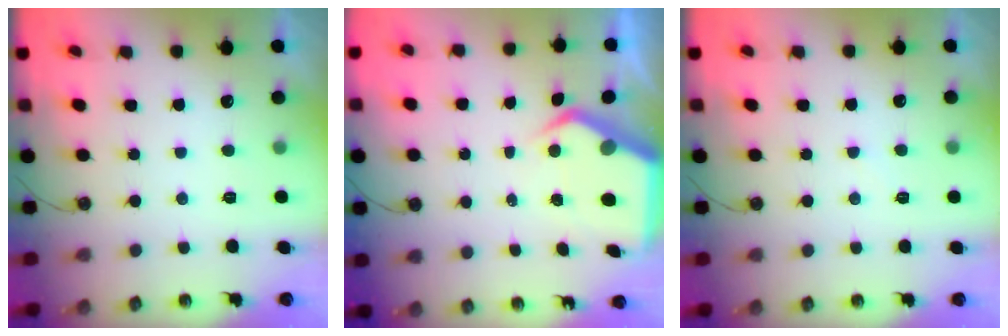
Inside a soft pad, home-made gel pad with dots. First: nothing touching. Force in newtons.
{"total": 7.4, "press": 7.3, "slide": 0.8}
{"total": 4.7, "press": 4.6, "slide": 0.7}